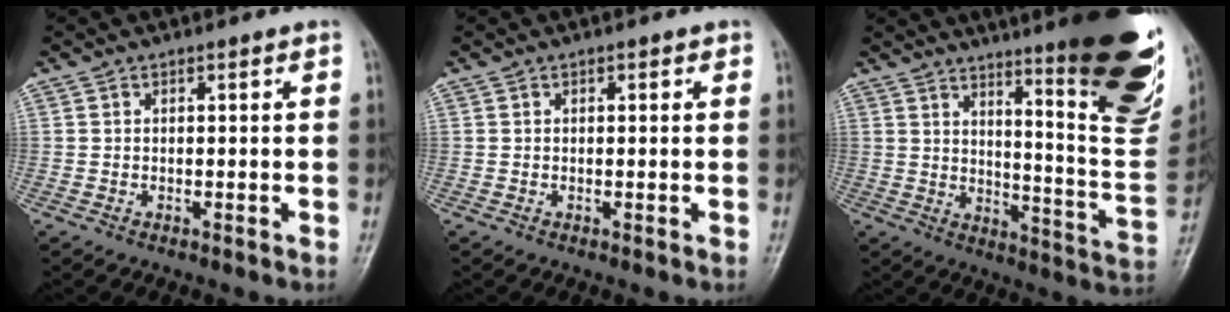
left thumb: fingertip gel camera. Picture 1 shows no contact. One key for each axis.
{"total": 1.0, "fx": 0.4, "fy": 0.6, "fz": 0.8, "tx": -0.006, "ty": 0.001, "tz": 0.002}
{"total": 25.5, "fx": 14.5, "fy": 4.7, "fz": 20.5, "tx": -0.234, "ty": -0.079, "tz": 0.200}